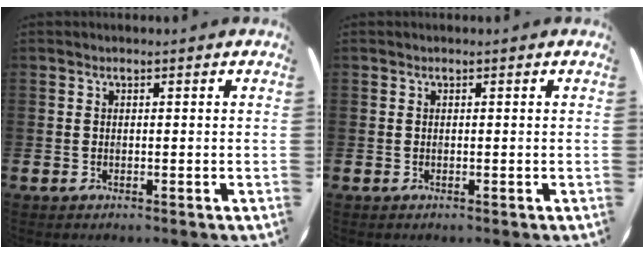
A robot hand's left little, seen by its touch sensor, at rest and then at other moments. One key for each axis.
{"total": 0.0}